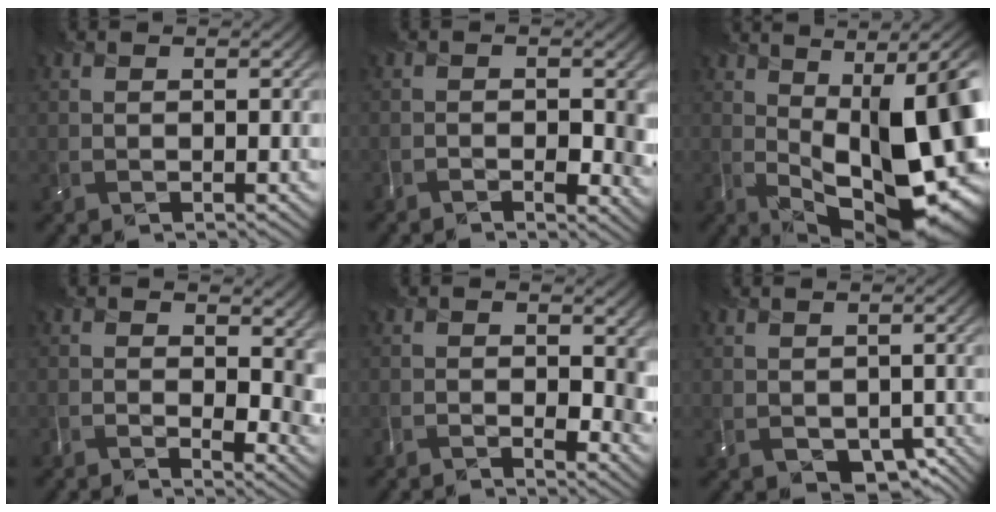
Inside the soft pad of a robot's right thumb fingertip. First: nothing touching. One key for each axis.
{"total": 5.5, "fx": -1.9, "fy": 2.8, "fz": 4.3, "tx": -0.057, "ty": -0.018, "tz": -0.027}
{"total": 16.2, "fx": -0.3, "fy": 5.3, "fz": 15.4, "tx": -0.210, "ty": -0.017, "tz": 0.016}
{"total": 10.1, "fx": -0.5, "fy": 5.6, "fz": 8.4, "tx": -0.118, "ty": -0.029, "tz": 0.016}
{"total": 7.8, "fx": -1.4, "fy": 4.3, "fz": 6.3, "tx": -0.088, "ty": -0.025, "tz": -0.013}
{"total": 4.9, "fx": -2.2, "fy": 3.6, "fz": 2.5, "tx": -0.032, "ty": -0.017, "tz": -0.016}